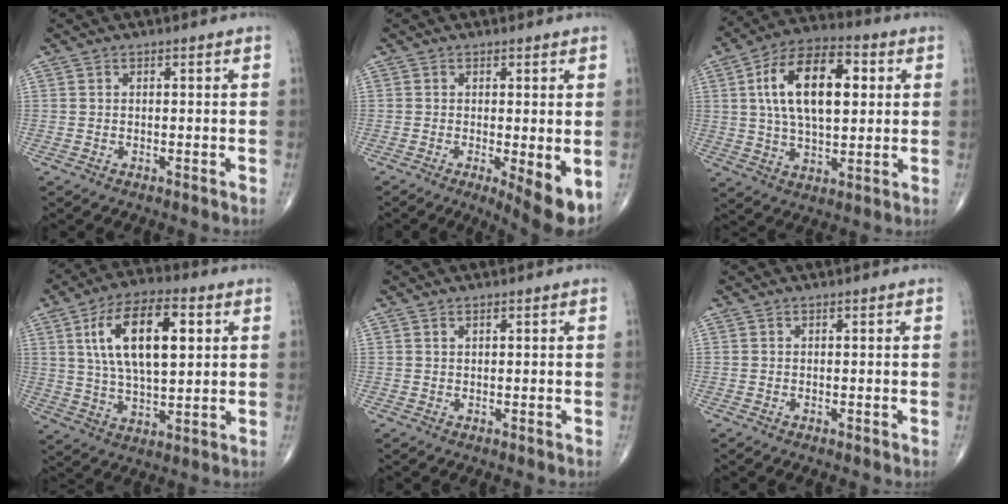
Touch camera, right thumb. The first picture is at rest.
{"total": 6.5, "force": [-1.5, 1.6, 6.2], "torque": [-0.091, -0.020, -0.022]}
{"total": 17.8, "force": [3.8, 9.1, 14.8], "torque": [-0.241, 0.011, 0.061]}
{"total": 16.9, "force": [4.8, 7.8, 14.3], "torque": [-0.239, -0.002, 0.085]}
{"total": 0.6, "force": [0.4, 0.3, 0.4], "torque": [-0.005, 0.001, 0.008]}
{"total": 0.0}